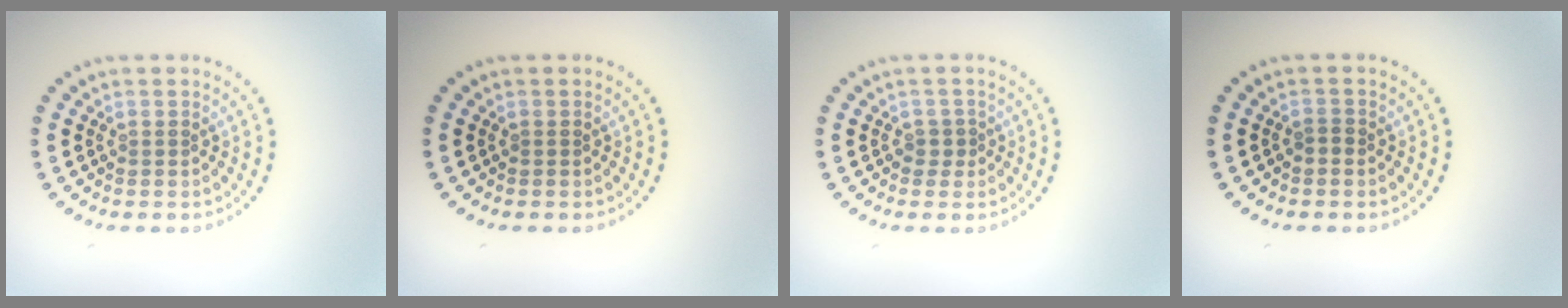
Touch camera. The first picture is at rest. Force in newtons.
{"total": 0.0}
{"total": 0.8, "press": 0.4, "slide": 0.6}
{"total": 0.7, "press": 0.7, "slide": 0.3}